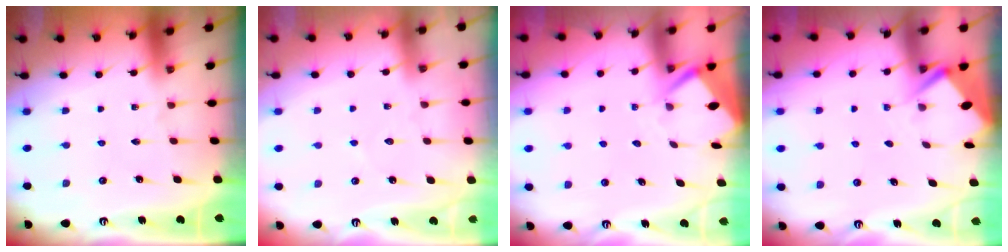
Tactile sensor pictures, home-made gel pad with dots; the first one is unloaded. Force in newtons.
{"total": 2.5, "press": 2.5, "slide": 0.3}
{"total": 3.4, "press": 3.4, "slide": 0.3}
{"total": 2.8, "press": 2.8, "slide": 0.3}